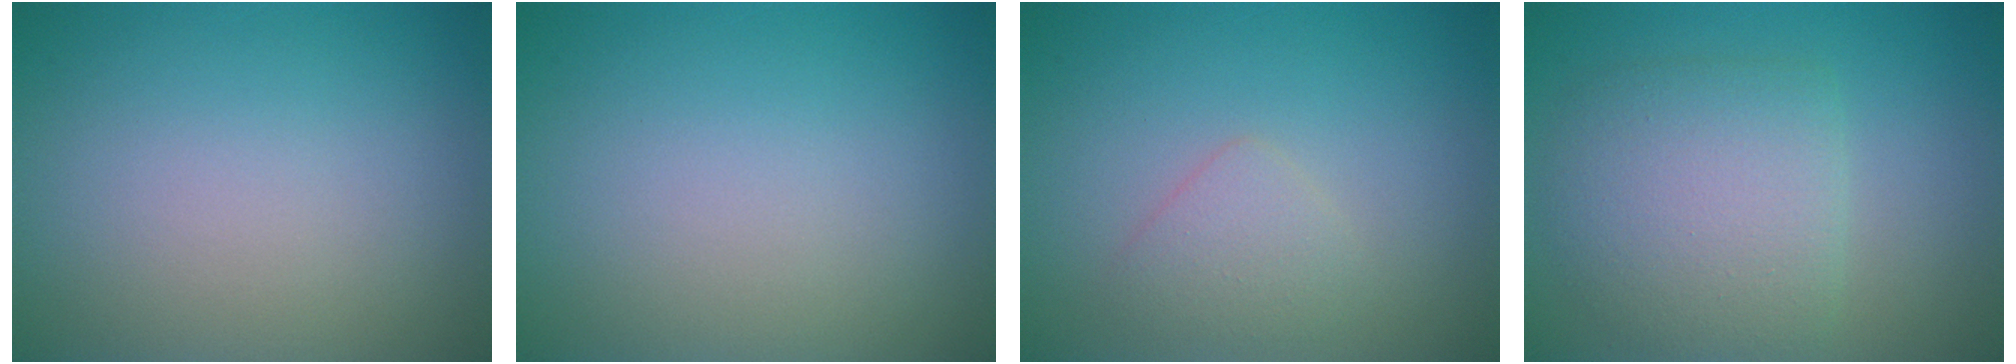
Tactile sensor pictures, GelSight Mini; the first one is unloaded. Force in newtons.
{"total": 0.0}
{"total": 1.8, "press": 1.8, "slide": 0.0}
{"total": 4.9, "press": 4.9, "slide": 0.2}